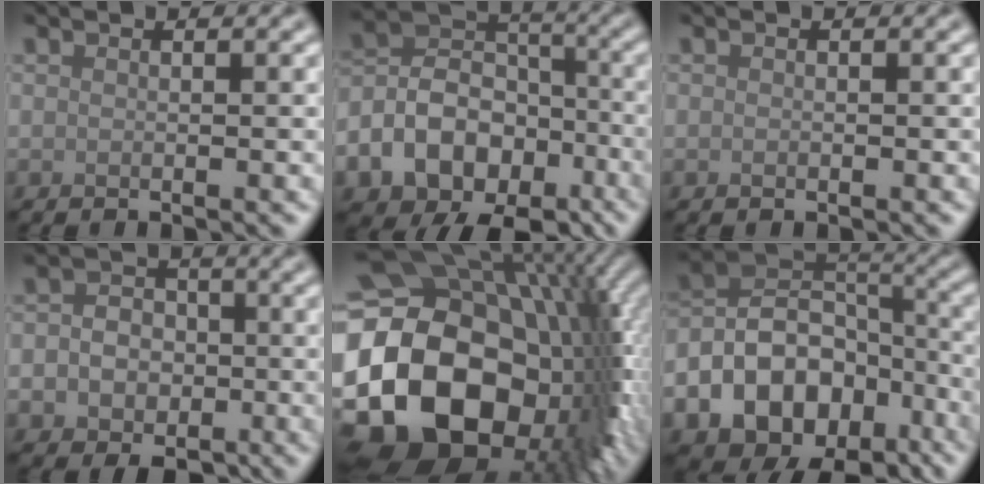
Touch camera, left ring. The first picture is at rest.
{"total": 10.6, "force": [-4.7, 7.6, 5.7], "torque": [-0.112, 0.004, -0.096]}
{"total": 0.0}
{"total": 5.8, "force": [-1.3, 5.1, 2.6], "torque": [-0.023, 0.007, -0.043]}
{"total": 21.0, "force": [-2.9, 15.3, 14.2], "torque": [-0.276, -0.011, -0.043]}
{"total": 13.4, "force": [-6.8, 9.2, 6.9], "torque": [-0.146, 0.007, -0.115]}